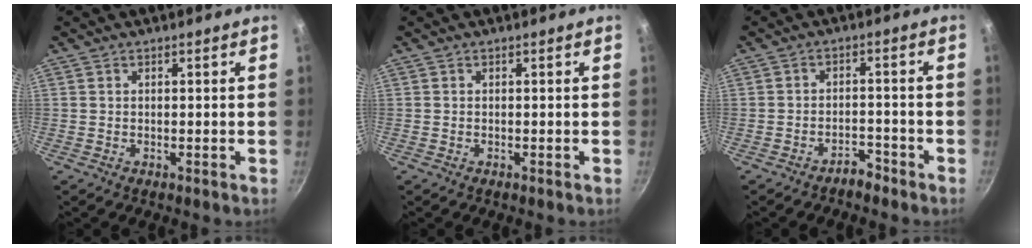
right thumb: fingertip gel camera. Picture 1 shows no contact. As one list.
[{"total": 0.0}, {"total": 3.1, "force": [-2.7, 1.2, 1.0], "torque": [0.001, 0.033, -0.039]}]